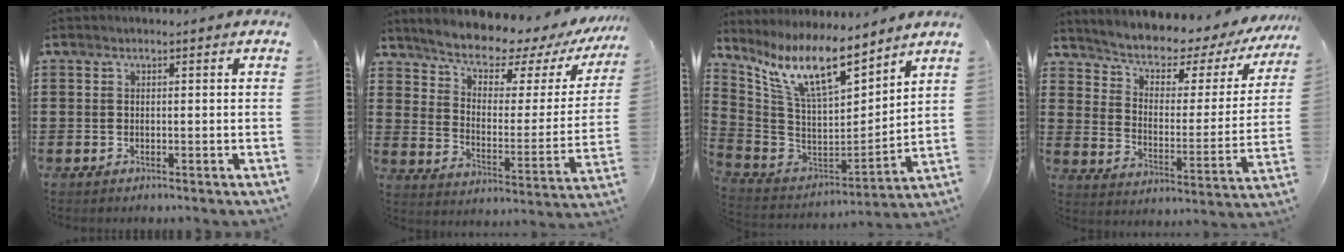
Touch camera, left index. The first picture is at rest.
{"total": 7.1, "force": [6.5, 1.8, 2.3], "torque": [-0.064, -0.053, 0.107]}
{"total": 12.9, "force": [9.3, 3.0, 8.5], "torque": [-0.192, -0.045, 0.167]}
{"total": 4.4, "force": [3.6, 1.6, 1.9], "torque": [-0.059, -0.032, 0.051]}